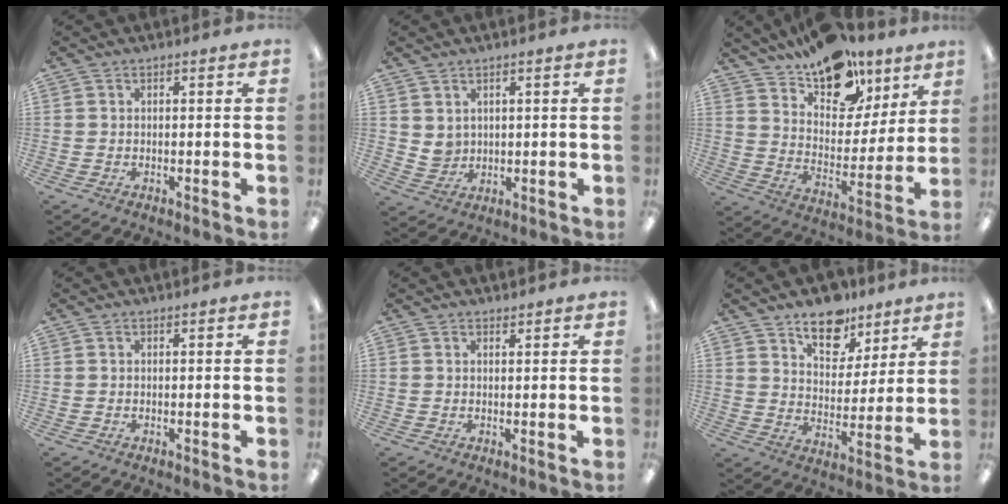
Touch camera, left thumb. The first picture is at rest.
{"total": 3.6, "force": [2.3, 2.7, 0.5], "torque": [-0.010, -0.008, 0.042]}
{"total": 16.4, "force": [12.6, 8.1, 6.6], "torque": [-0.109, -0.088, 0.223]}
{"total": 0.0}
{"total": 0.8, "force": [0.7, 0.2, 0.0], "torque": [0.007, -0.003, 0.012]}
{"total": 12.4, "force": [9.4, 6.4, 4.8], "torque": [-0.063, -0.058, 0.171]}